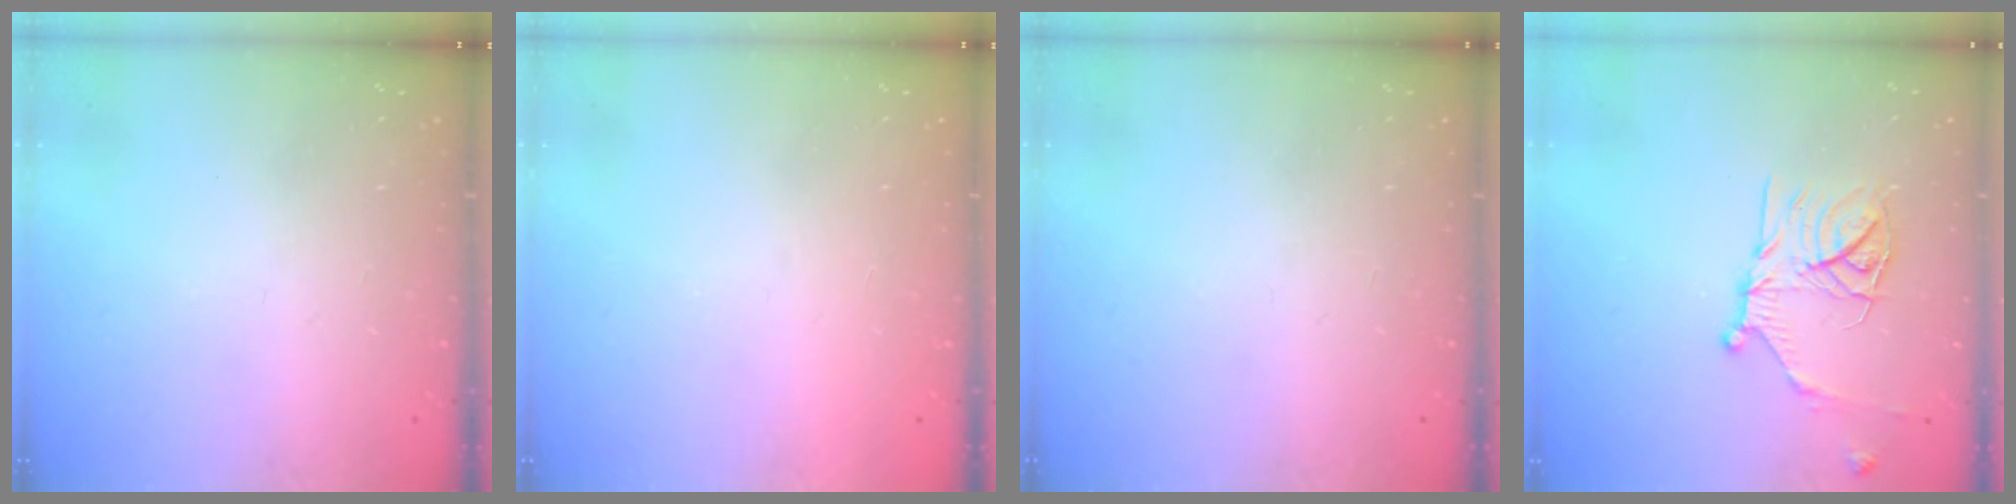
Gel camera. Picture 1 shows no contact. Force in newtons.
{"total": 1.6, "press": 1.5, "slide": 0.1}
{"total": 0.0}
{"total": 15.9, "press": 15.9, "slide": 1.5}